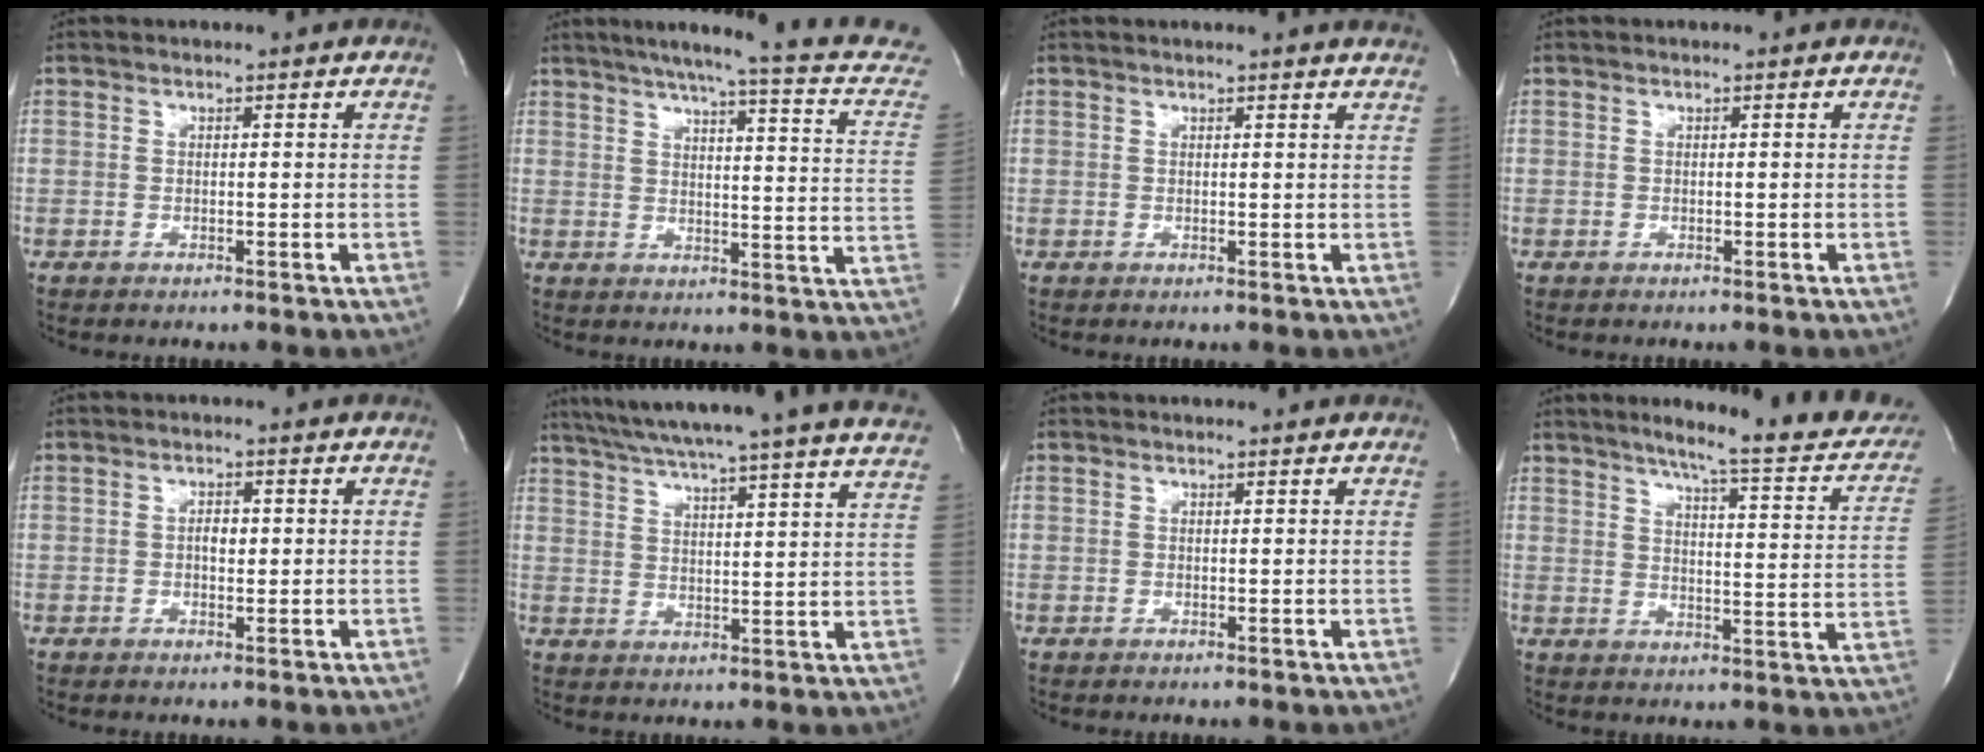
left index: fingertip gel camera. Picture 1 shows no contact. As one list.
[{"total": 23.3, "force": [20.6, 0.8, 11.0], "torque": [-0.153, -0.052, 0.243]}, {"total": 4.0, "force": [3.8, -0.4, 1.4], "torque": [-0.020, 0.000, 0.026]}, {"total": 0.0}, {"total": 1.8, "force": [0.0, 0.9, 1.5], "torque": [-0.026, 0.004, -0.001]}, {"total": 30.5, "force": [27.6, -0.3, 12.9], "torque": [-0.216, -0.053, 0.346]}, {"total": 0.6, "force": [0.6, 0.0, 0.1], "torque": [-0.006, -0.001, 0.008]}, {"total": 17.7, "force": [14.7, 1.6, 9.8], "torque": [-0.116, -0.023, 0.174]}]